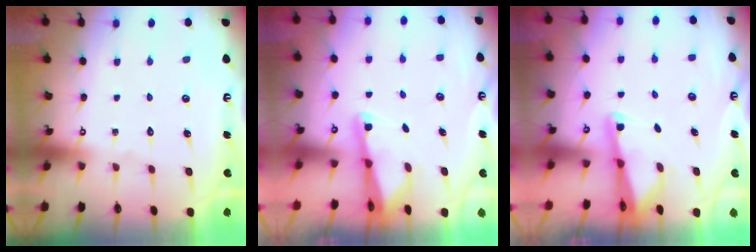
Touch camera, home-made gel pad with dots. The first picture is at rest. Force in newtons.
{"total": 2.0, "press": 1.9, "slide": 0.4}
{"total": 2.0, "press": 1.9, "slide": 0.4}